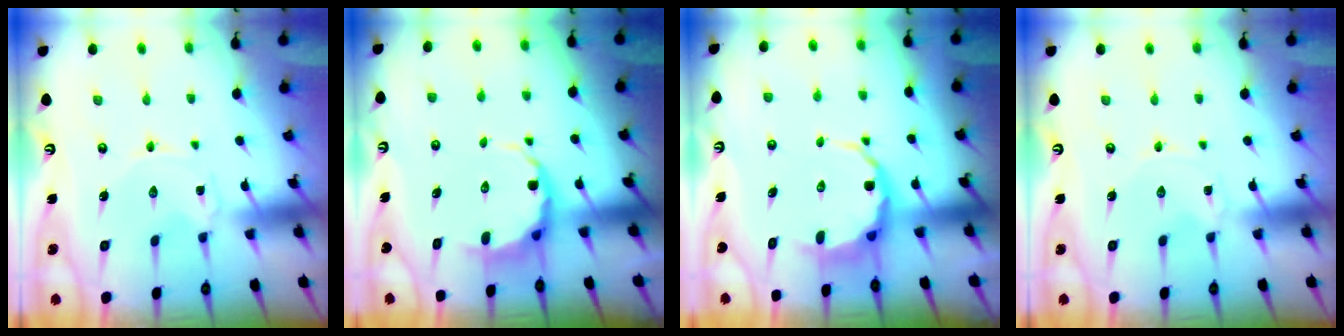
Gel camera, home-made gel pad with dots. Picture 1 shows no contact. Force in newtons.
{"total": 6.9, "press": 6.4, "slide": 2.6}
{"total": 5.5, "press": 5.2, "slide": 1.8}
{"total": 0.0}